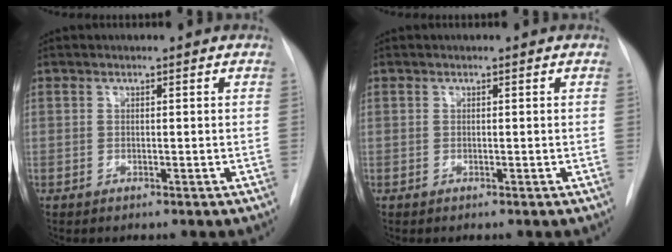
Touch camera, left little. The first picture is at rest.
{"total": 0.0}